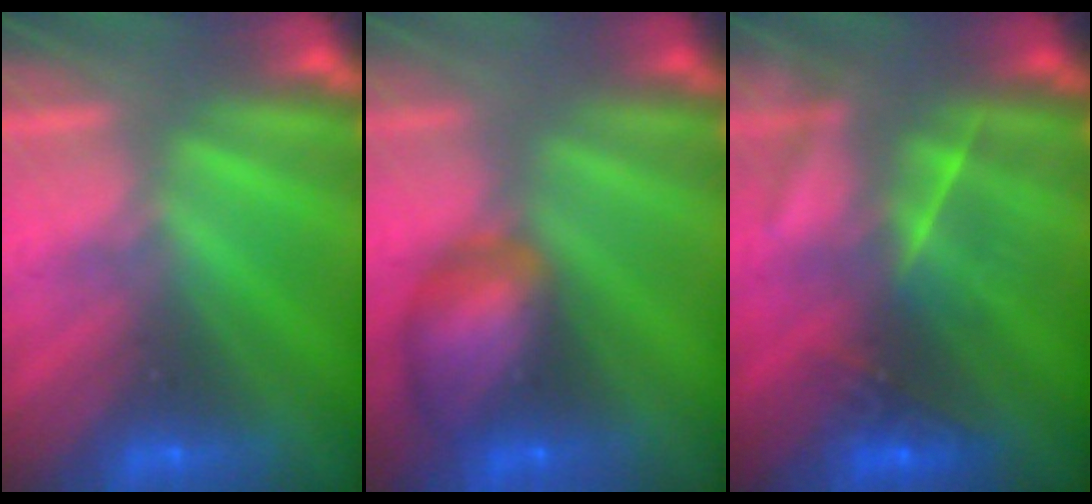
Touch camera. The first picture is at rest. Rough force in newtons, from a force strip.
{"total": 5.9}
{"total": 2.8}